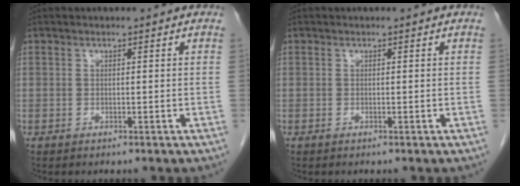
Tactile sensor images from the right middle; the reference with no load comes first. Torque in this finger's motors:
{"motor_torque": [0.26, -0.07, 0.05, 0.01]}